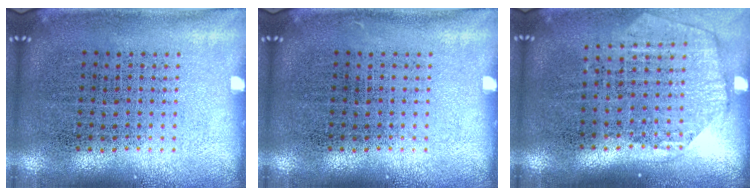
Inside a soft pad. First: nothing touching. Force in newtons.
{"total": 0.0}
{"total": 1.8, "press": 1.6, "slide": 0.8}